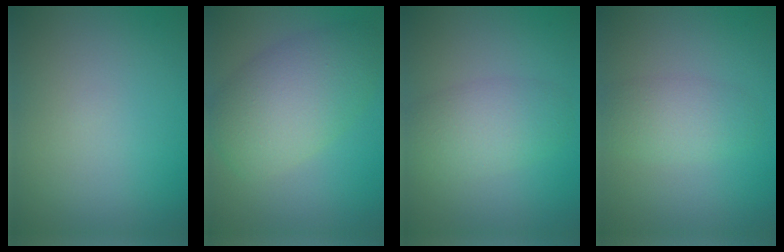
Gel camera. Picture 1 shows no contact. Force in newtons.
{"total": 6.9, "press": 6.9, "slide": 0.4}
{"total": 2.4, "press": 2.4, "slide": 0.3}
{"total": 2.8, "press": 2.8, "slide": 0.2}